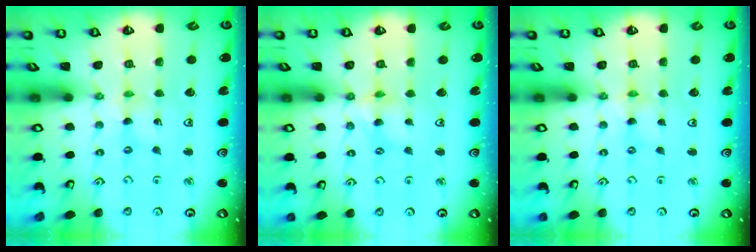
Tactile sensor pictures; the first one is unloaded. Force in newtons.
{"total": 5.0, "press": 4.9, "slide": 0.5}
{"total": 0.6, "press": 0.6, "slide": 0.2}